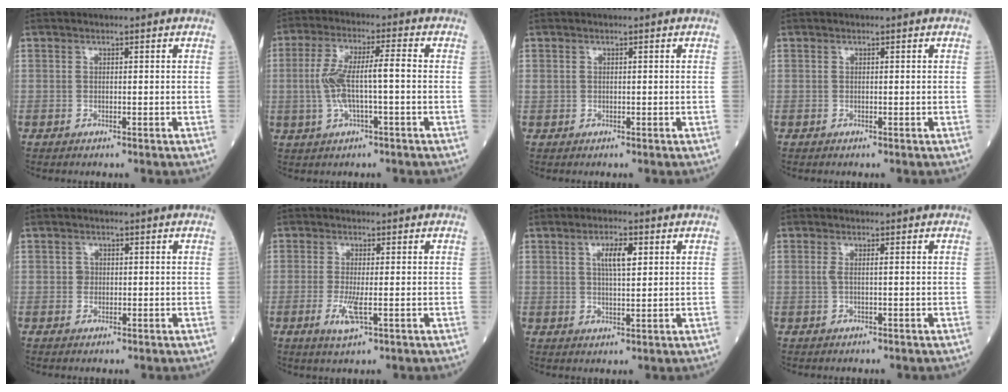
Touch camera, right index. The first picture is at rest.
{"total": 8.7, "force": [-0.5, 1.5, 8.6], "torque": [-0.176, 0.021, -0.012]}
{"total": 0.8, "force": [0.2, 0.7, 0.2], "torque": [-0.001, 0.009, 0.004]}
{"total": 0.0}
{"total": 1.3, "force": [0.1, 1.2, 0.5], "torque": [-0.007, 0.002, 0.002]}
{"total": 3.8, "force": [-1.1, 0.5, 3.7], "torque": [-0.078, -0.010, -0.018]}
{"total": 4.5, "force": [1.6, 1.1, 4.0], "torque": [-0.073, 0.004, 0.029]}
{"total": 1.3, "force": [0.2, 0.2, 1.3], "torque": [-0.035, 0.001, 0.002]}